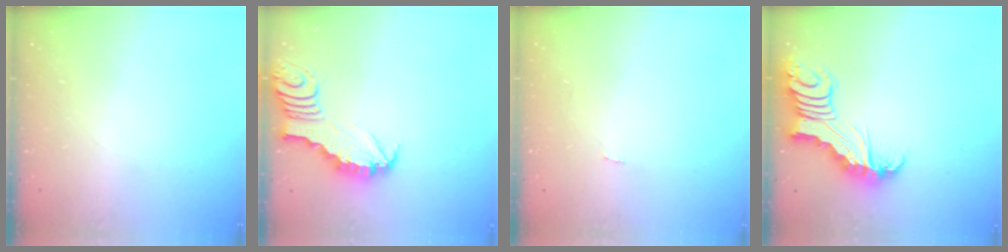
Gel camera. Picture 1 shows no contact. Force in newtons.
{"total": 2.7, "press": 2.7, "slide": 0.1}
{"total": 0.0}
{"total": 6.3, "press": 6.2, "slide": 0.9}